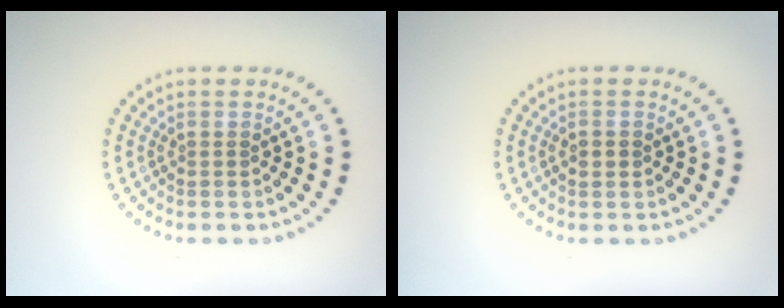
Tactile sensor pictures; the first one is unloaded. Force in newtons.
{"total": 1.4, "press": 1.4, "slide": 0.1}